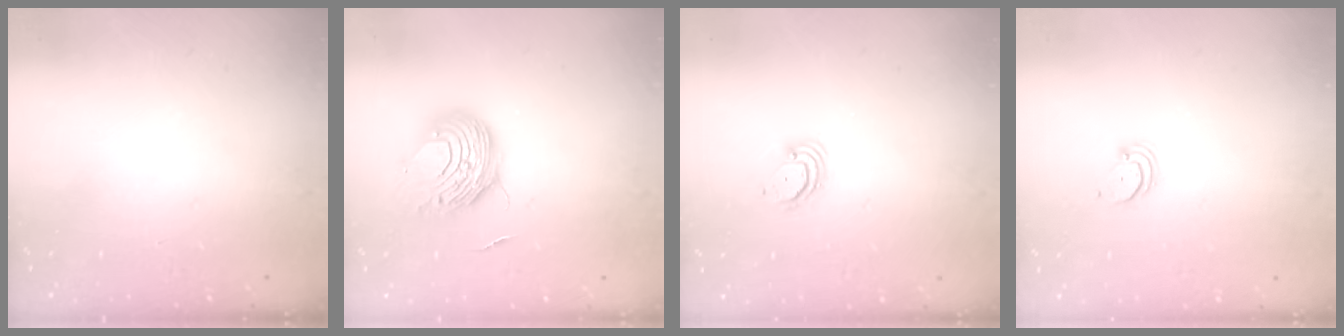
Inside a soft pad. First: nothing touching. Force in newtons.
{"total": 9.6, "press": 9.5, "slide": 0.7}
{"total": 3.1, "press": 3.1, "slide": 0.2}
{"total": 2.0, "press": 2.0, "slide": 0.2}